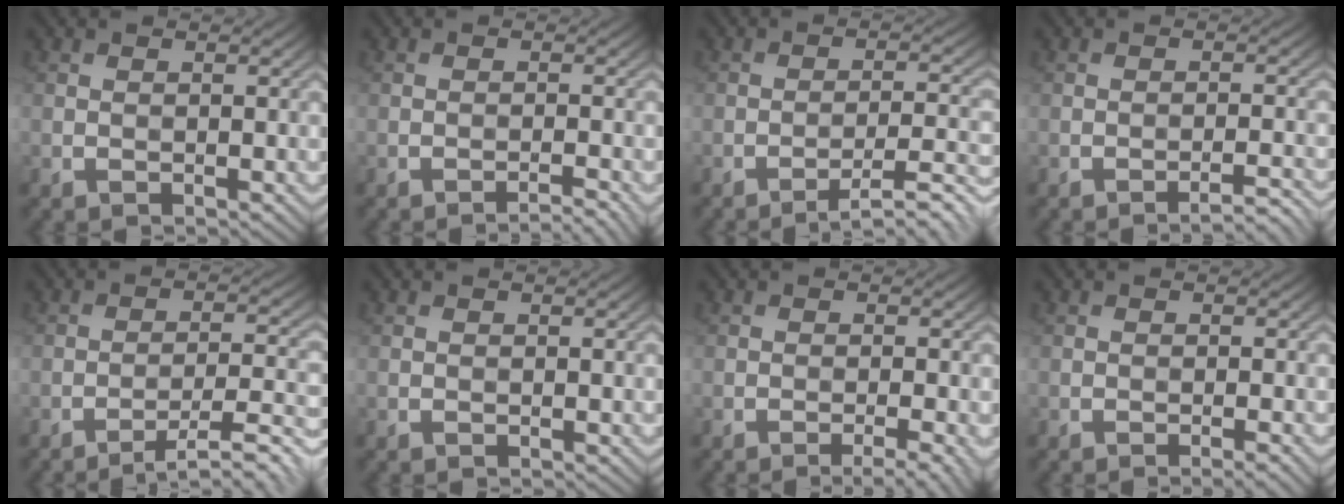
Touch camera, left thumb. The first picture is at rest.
{"total": 2.0, "force": [-1.5, 0.1, 1.3], "torque": [-0.014, 0.007, -0.030]}
{"total": 6.8, "force": [-4.9, 1.1, 4.6], "torque": [-0.080, 0.013, -0.070]}
{"total": 3.0, "force": [-2.4, 0.2, 1.8], "torque": [-0.025, 0.012, -0.042]}
{"total": 7.5, "force": [-5.5, 1.2, 4.9], "torque": [-0.088, 0.014, -0.079]}
{"total": 0.0}
{"total": 3.0, "force": [-1.7, 0.5, 2.4], "torque": [-0.031, 0.006, -0.029]}
{"total": 1.2, "force": [-0.7, 0.1, 1.0], "torque": [-0.012, 0.002, -0.015]}